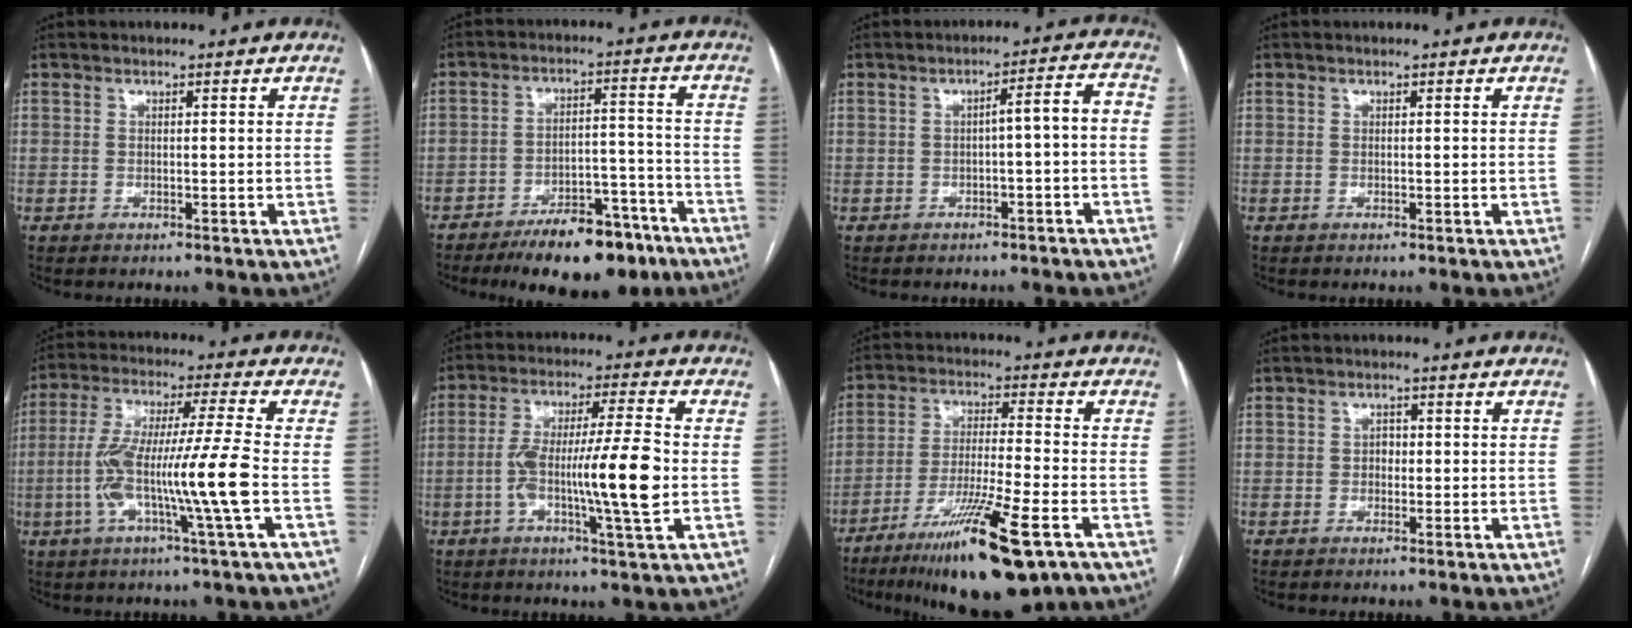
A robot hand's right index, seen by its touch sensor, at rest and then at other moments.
{"total": 13.2, "force": [-9.7, 5.0, 7.4], "torque": [-0.095, 0.022, -0.148]}
{"total": 4.8, "force": [-1.2, 0.7, 4.6], "torque": [-0.059, 0.028, -0.015]}
{"total": 0.0}
{"total": 13.4, "force": [-3.0, -1.3, 13.1], "torque": [-0.252, 0.001, -0.061]}
{"total": 13.0, "force": [-2.1, 0.1, 12.8], "torque": [-0.229, 0.002, -0.042]}
{"total": 16.4, "force": [-9.5, 1.4, 13.3], "torque": [-0.224, -0.037, -0.157]}
{"total": 1.4, "force": [-0.1, 1.1, 0.8], "torque": [-0.009, 0.004, -0.003]}